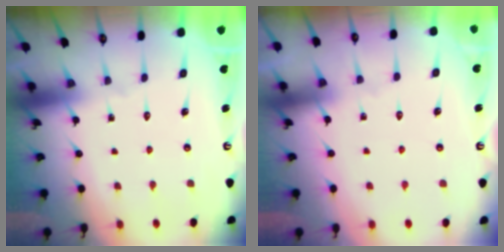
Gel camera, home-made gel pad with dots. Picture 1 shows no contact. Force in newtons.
{"total": 3.3, "press": 3.2, "slide": 0.5}